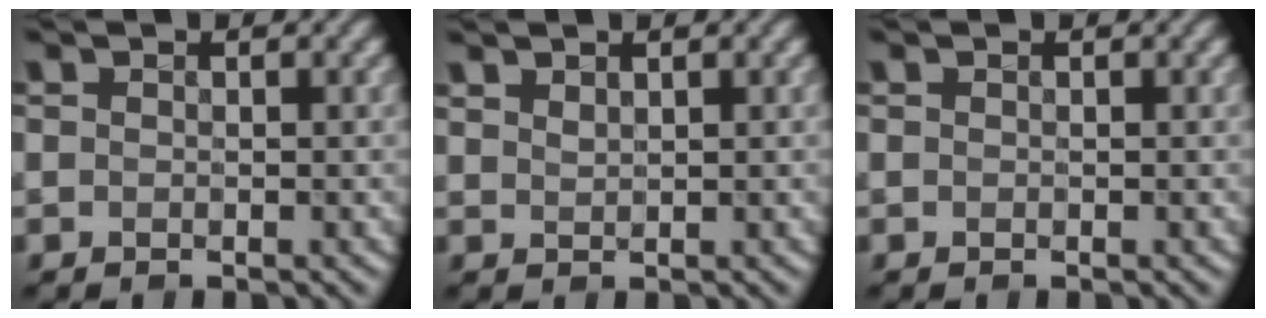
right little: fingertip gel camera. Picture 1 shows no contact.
{"total": 0.9, "force": [0.8, 0.2, 0.4], "torque": [-0.008, -0.001, 0.016]}
{"total": 0.0}